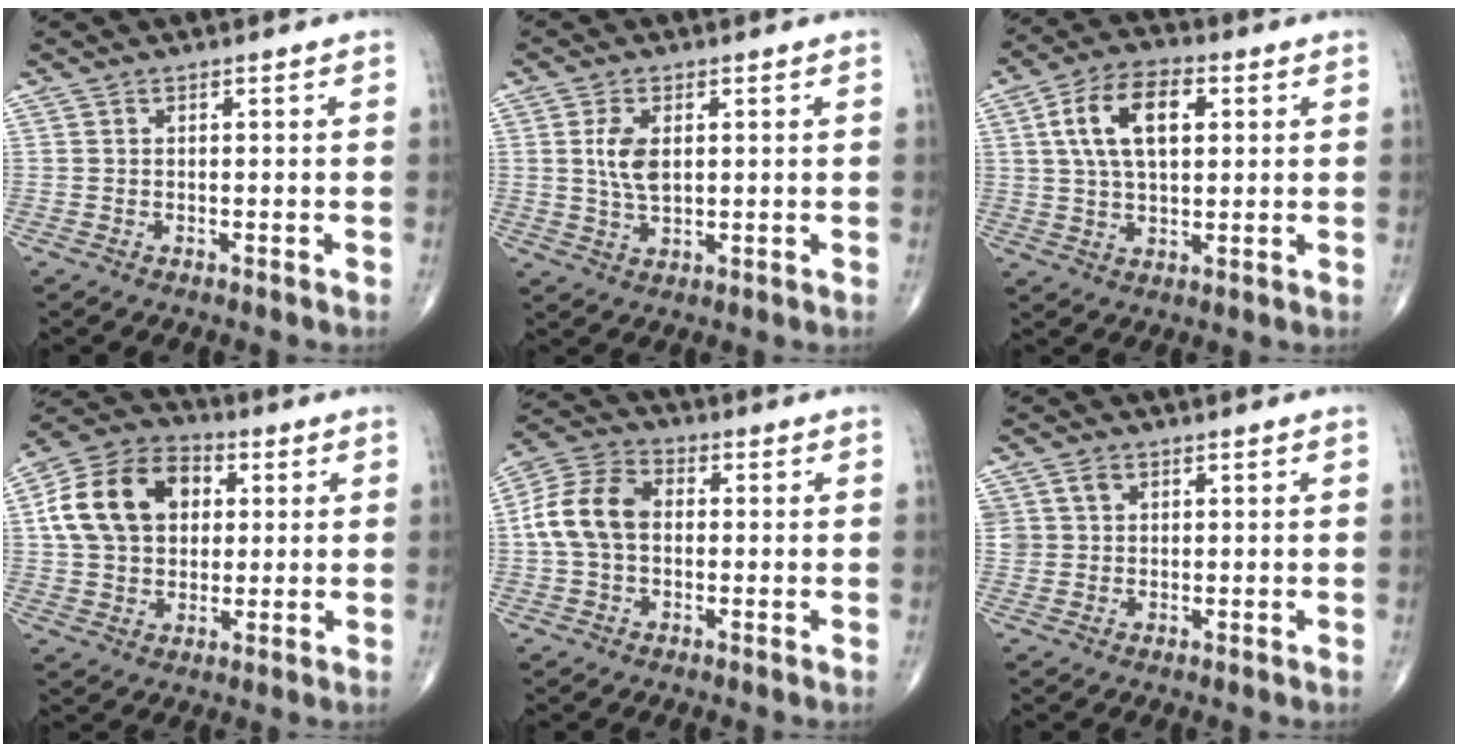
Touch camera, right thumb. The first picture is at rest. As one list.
[{"total": 5.7, "force": [1.0, 3.1, 4.7], "torque": [-0.091, -0.006, 0.022]}, {"total": 12.4, "force": [3.2, 6.8, 9.9], "torque": [-0.169, 0.010, 0.053]}, {"total": 16.5, "force": [3.3, 12.2, 10.6], "torque": [-0.171, 0.015, 0.053]}, {"total": 10.7, "force": [0.3, 7.4, 7.6], "torque": [-0.151, 0.031, -0.003]}, {"total": 4.4, "force": [2.2, 3.1, 2.3], "torque": [-0.035, -0.006, 0.047]}]